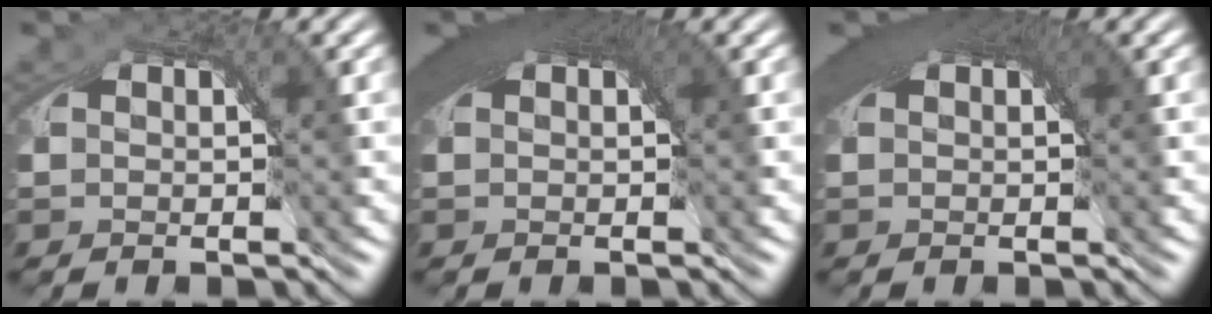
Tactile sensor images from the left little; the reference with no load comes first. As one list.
[{"total": 4.8, "force": [1.6, 1.6, 4.2], "torque": [-0.050, 0.013, 0.019]}, {"total": 4.2, "force": [1.4, 1.4, 3.7], "torque": [-0.045, 0.010, 0.017]}]